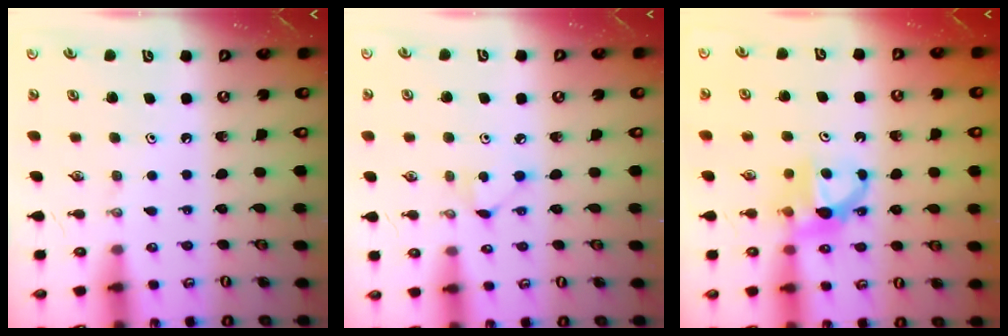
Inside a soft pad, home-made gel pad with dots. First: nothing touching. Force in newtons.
{"total": 3.7, "press": 3.7, "slide": 0.3}
{"total": 7.4, "press": 7.4, "slide": 0.5}